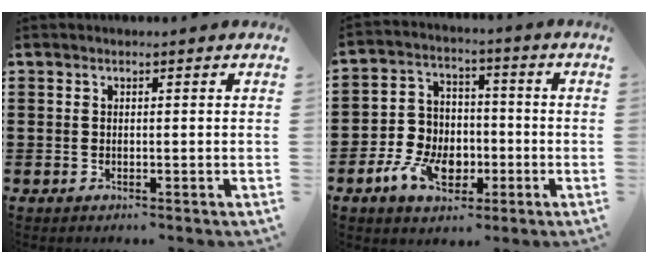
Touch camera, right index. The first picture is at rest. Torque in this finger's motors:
{"motor_torque": [2.14, 0.00, 0.31, 0.12]}